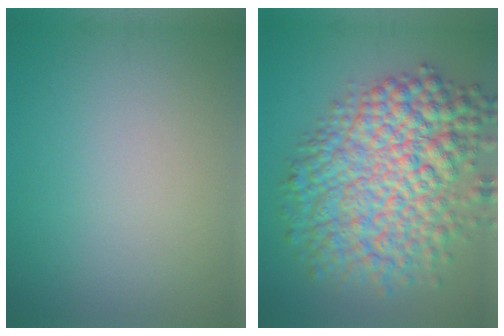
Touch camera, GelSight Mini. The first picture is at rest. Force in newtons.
{"total": 10.8, "press": 10.8, "slide": 0.2}